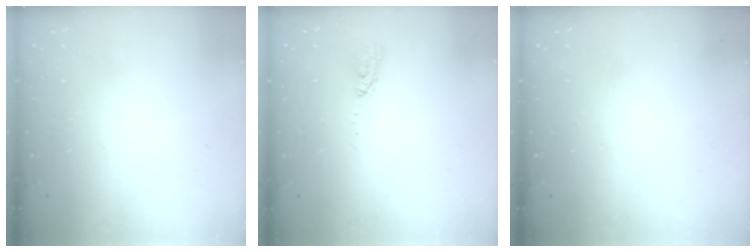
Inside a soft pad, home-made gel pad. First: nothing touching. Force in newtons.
{"total": 4.9, "press": 4.9, "slide": 0.5}
{"total": 0.0}